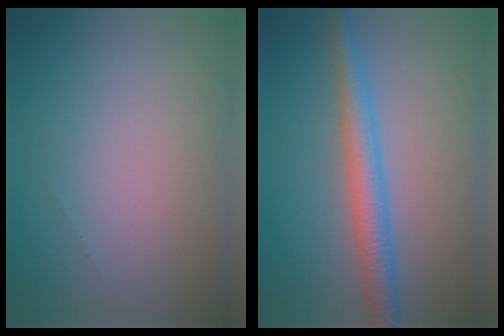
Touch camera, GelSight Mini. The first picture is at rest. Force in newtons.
{"total": 4.0, "press": 4.0, "slide": 0.1}